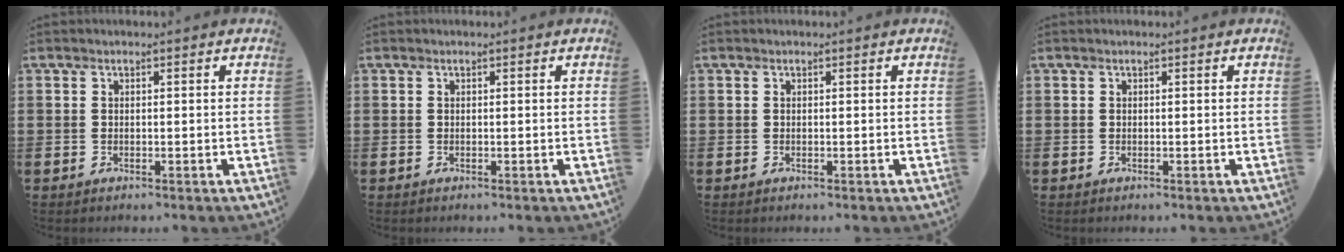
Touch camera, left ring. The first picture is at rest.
{"total": 0.0}
{"total": 0.0}
{"total": 0.0}